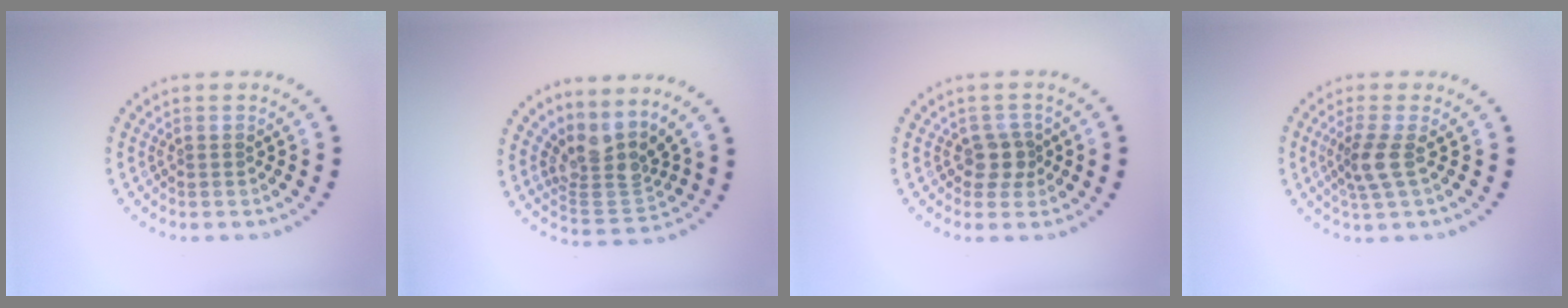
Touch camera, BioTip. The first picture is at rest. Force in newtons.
{"total": 3.6, "press": 2.4, "slide": 2.7}
{"total": 1.9, "press": 1.6, "slide": 1.1}
{"total": 2.4, "press": 1.9, "slide": 1.5}